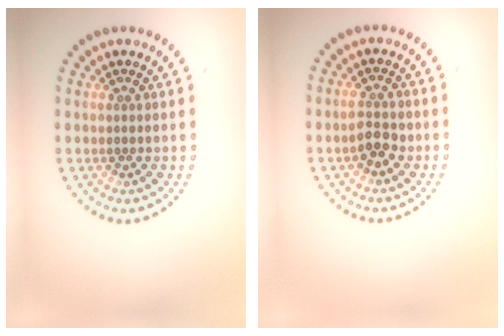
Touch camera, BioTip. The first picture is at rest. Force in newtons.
{"total": 2.2, "press": 2.1, "slide": 0.3}